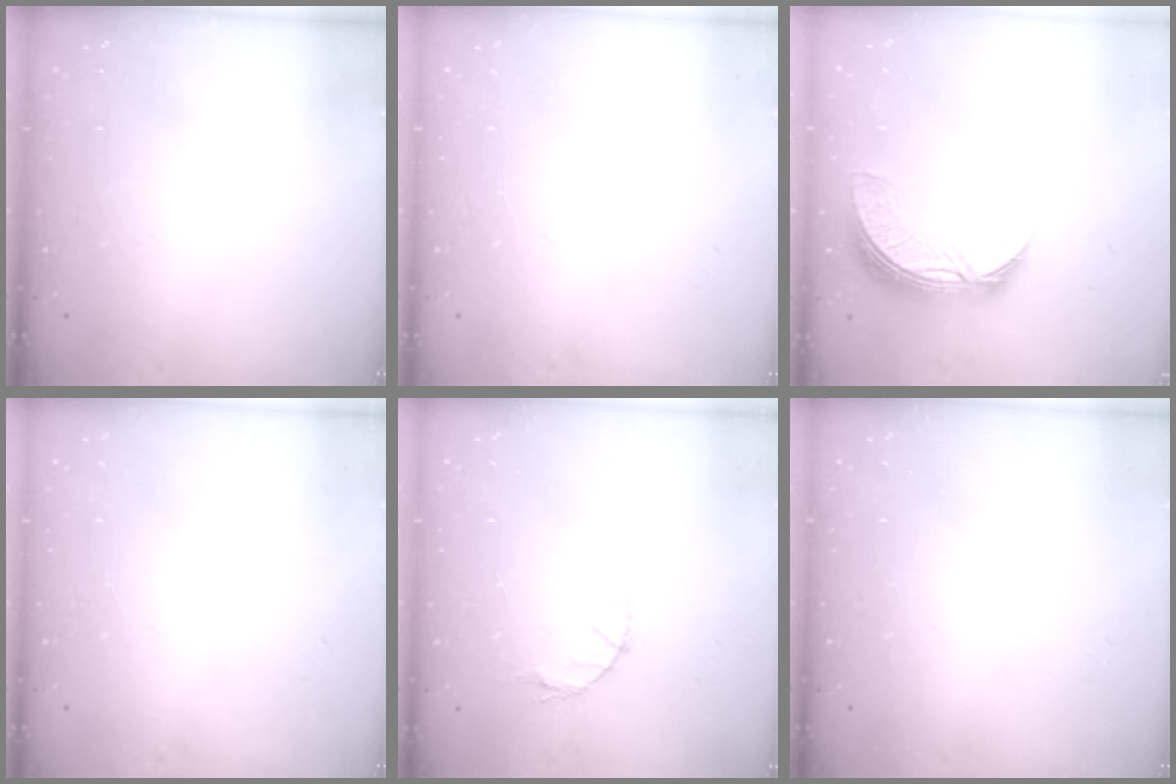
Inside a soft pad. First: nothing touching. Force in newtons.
{"total": 0.0}
{"total": 8.8, "press": 8.7, "slide": 1.0}
{"total": 0.0}
{"total": 3.3, "press": 3.2, "slide": 0.5}
{"total": 0.0}